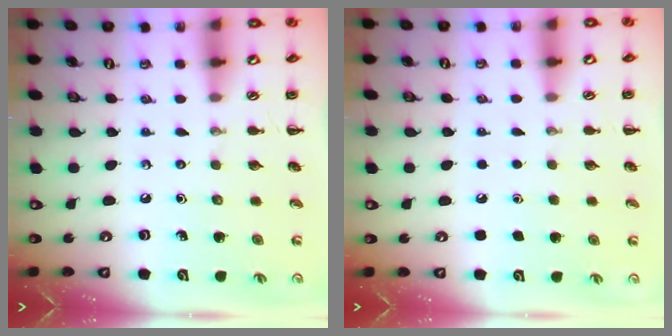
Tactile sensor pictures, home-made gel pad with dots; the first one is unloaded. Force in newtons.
{"total": 1.6, "press": 1.6, "slide": 0.1}